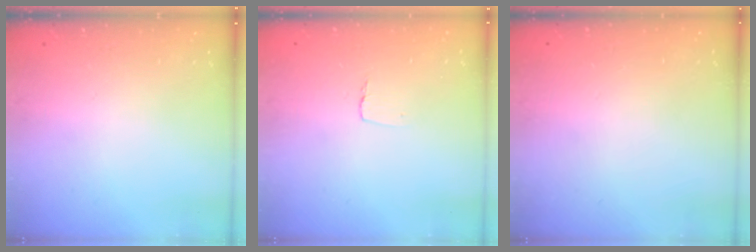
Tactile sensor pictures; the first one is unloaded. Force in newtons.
{"total": 3.1, "press": 3.1, "slide": 0.3}
{"total": 0.0}